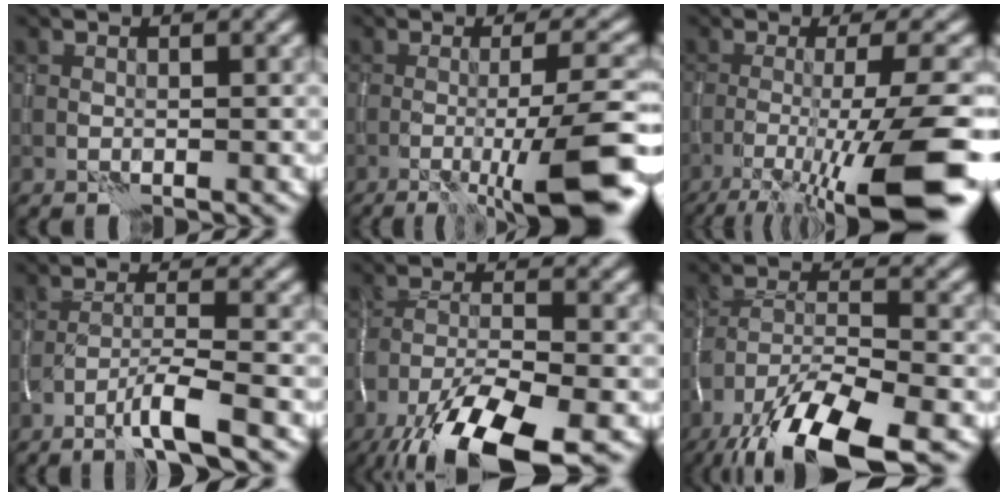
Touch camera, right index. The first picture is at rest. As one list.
[{"total": 8.5, "force": [-2.8, 1.3, 7.9], "torque": [-0.099, 0.009, -0.045]}, {"total": 11.4, "force": [-5.4, 1.6, 9.9], "torque": [-0.133, 0.003, -0.087]}, {"total": 3.0, "force": [-1.9, -0.1, 2.3], "torque": [-0.039, 0.012, -0.045]}, {"total": 12.3, "force": [-7.7, 3.8, 8.8], "torque": [-0.179, -0.013, -0.139]}, {"total": 12.6, "force": [-8.6, 3.6, 8.4], "torque": [-0.170, -0.009, -0.153]}]